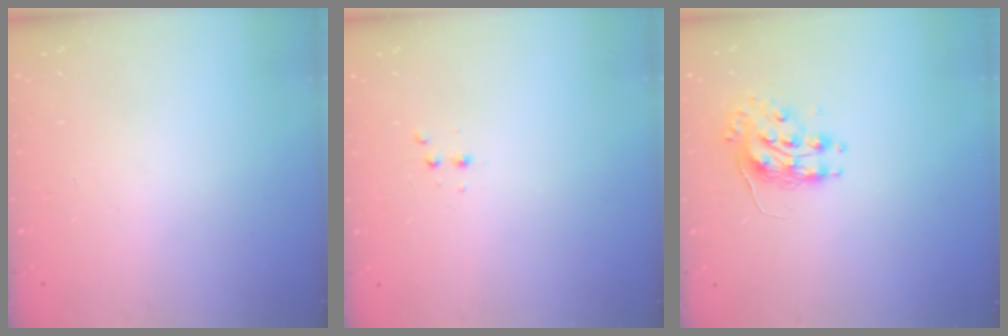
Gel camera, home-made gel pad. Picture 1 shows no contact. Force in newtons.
{"total": 2.5, "press": 2.4, "slide": 0.5}
{"total": 8.6, "press": 8.6, "slide": 0.3}